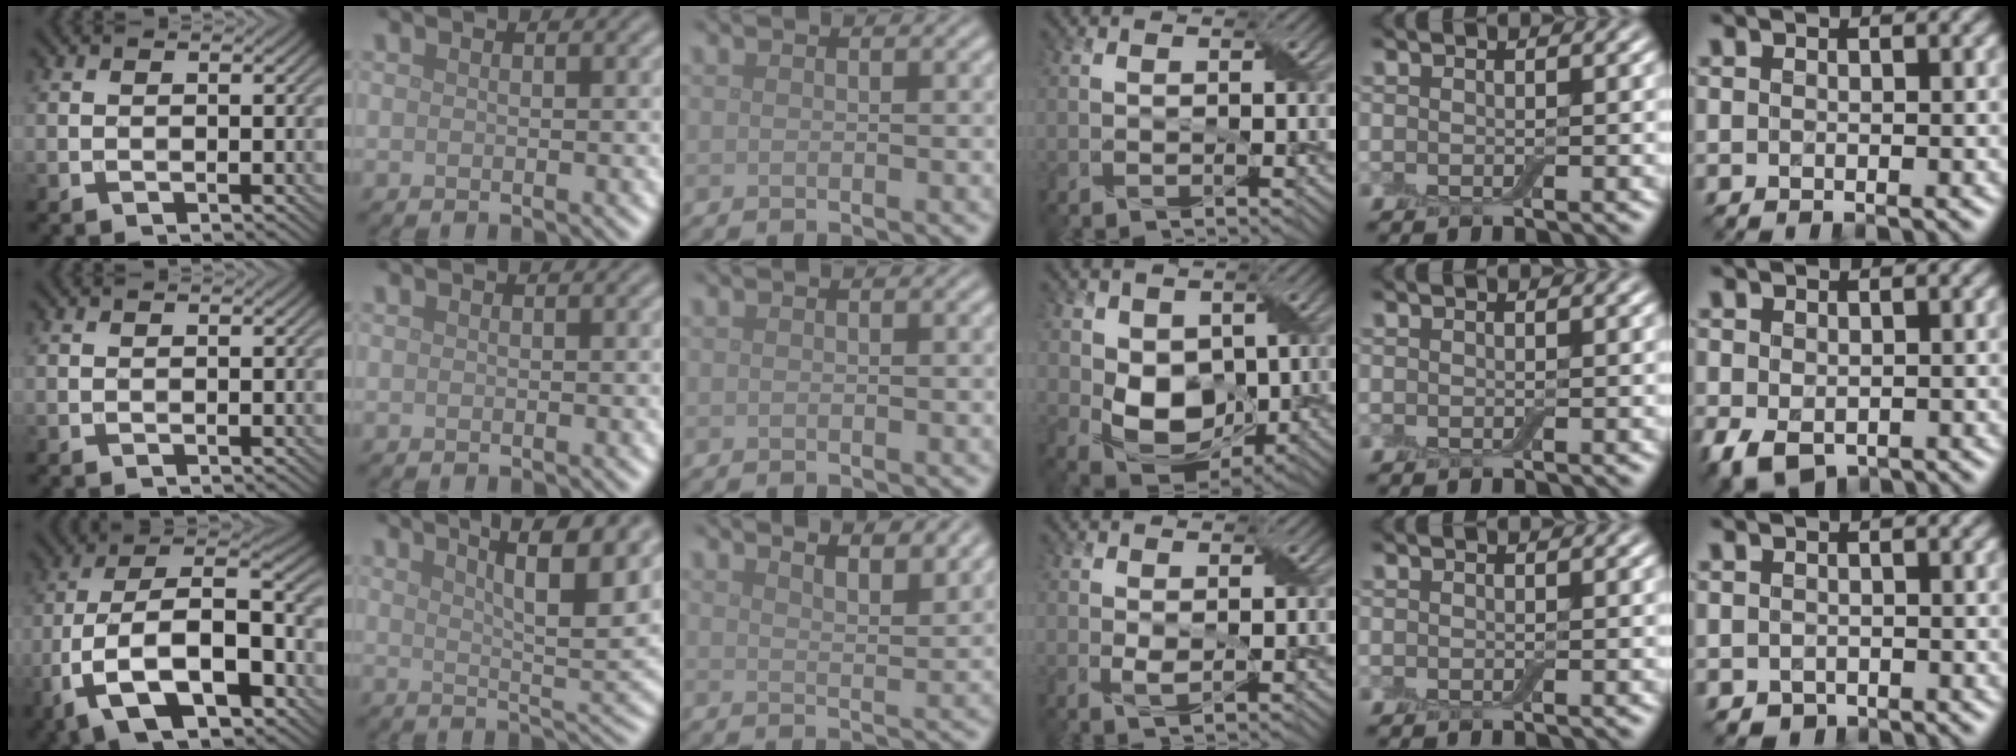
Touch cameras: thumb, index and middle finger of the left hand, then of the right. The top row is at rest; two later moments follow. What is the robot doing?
{"motion": "wrap", "object": "adhesive wrap"}